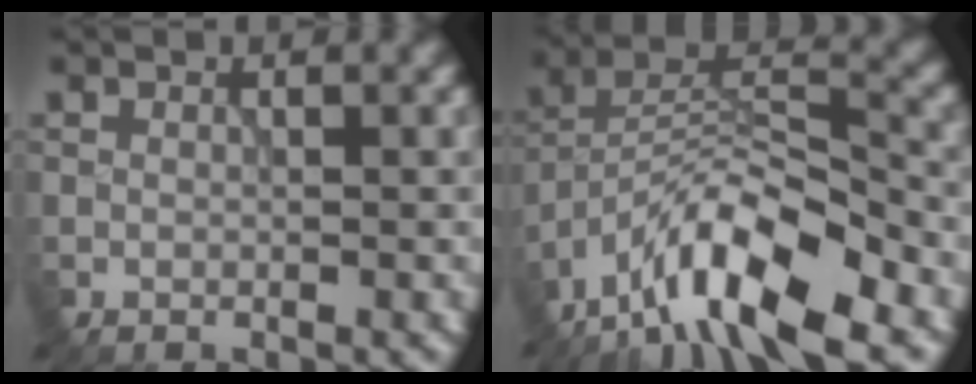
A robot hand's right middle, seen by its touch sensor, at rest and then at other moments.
{"total": 11.1, "force": [-7.8, 3.1, 7.3], "torque": [-0.118, 0.016, -0.158]}